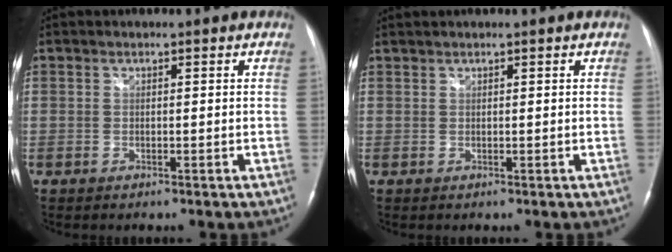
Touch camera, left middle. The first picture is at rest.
{"total": 0.8, "force": [0.7, -0.1, 0.2], "torque": [-0.007, 0.010, 0.020]}